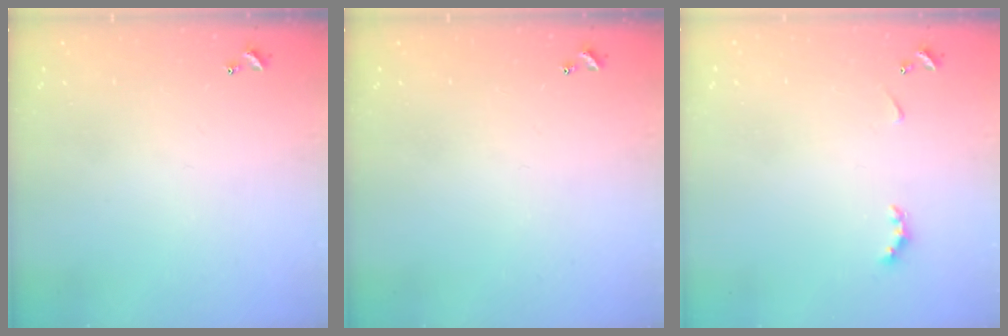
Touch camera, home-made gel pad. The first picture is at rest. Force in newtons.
{"total": 0.0}
{"total": 2.9, "press": 2.8, "slide": 0.6}